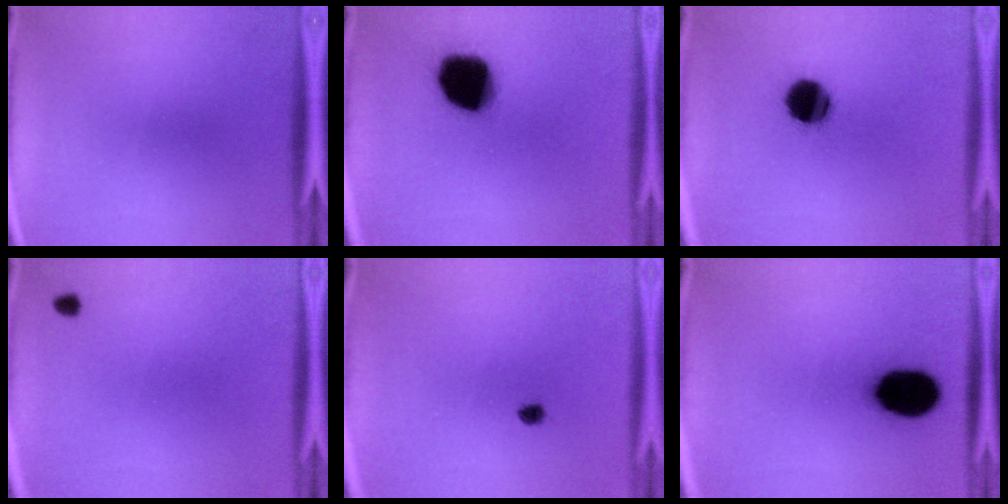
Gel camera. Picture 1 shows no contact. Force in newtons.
{"total": 19.7}
{"total": 10.8}
{"total": 1.4}
{"total": 1.4}
{"total": 15.6}